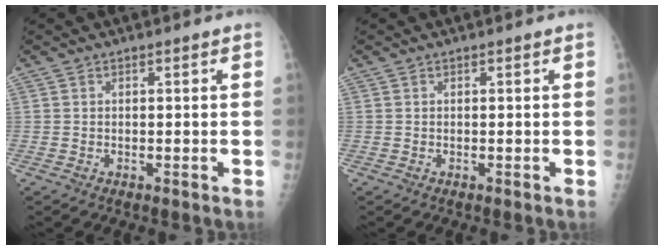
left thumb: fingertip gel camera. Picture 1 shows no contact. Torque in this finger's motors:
{"motor_torque": [0.00, 0.00, -0.01, -0.01, 0.00]}